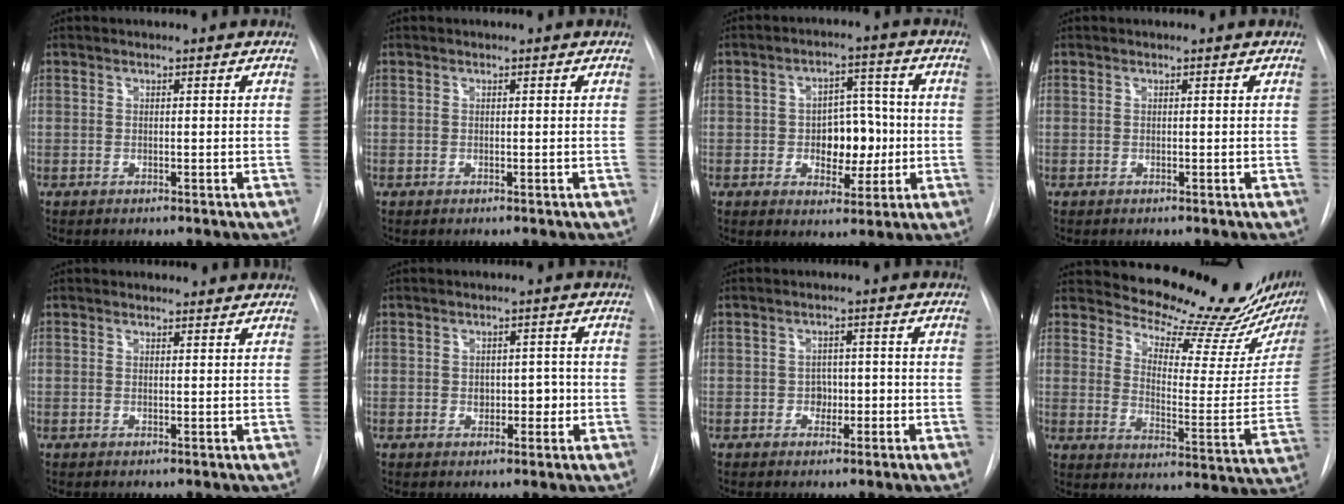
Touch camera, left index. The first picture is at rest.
{"total": 0.0}
{"total": 7.9, "force": [-1.4, 4.9, 6.1], "torque": [-0.083, 0.013, -0.015]}
{"total": 0.0}
{"total": 1.2, "force": [1.0, 0.5, -0.2], "torque": [-0.004, -0.005, 0.007]}
{"total": 3.2, "force": [-0.9, 2.1, 2.3], "torque": [-0.023, 0.001, -0.010]}
{"total": 2.7, "force": [-1.3, 2.0, 1.3], "torque": [-0.010, 0.001, -0.018]}
{"total": 19.4, "force": [17.9, 3.3, 6.8], "torque": [-0.091, -0.099, 0.222]}